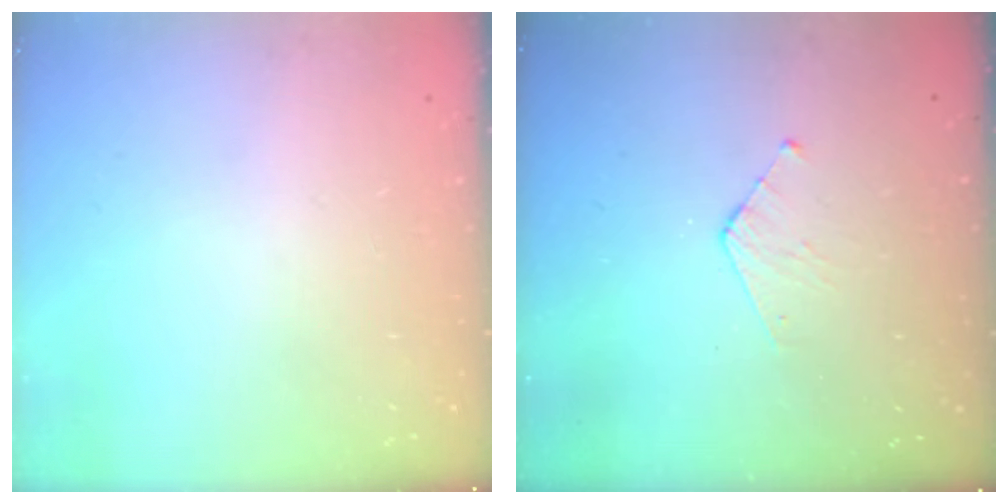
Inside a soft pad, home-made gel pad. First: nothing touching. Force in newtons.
{"total": 3.6, "press": 3.6, "slide": 0.3}